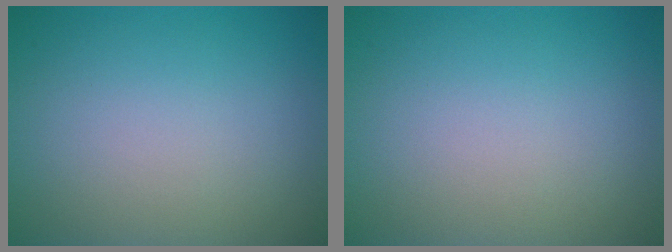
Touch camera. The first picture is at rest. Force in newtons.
{"total": 0.0}